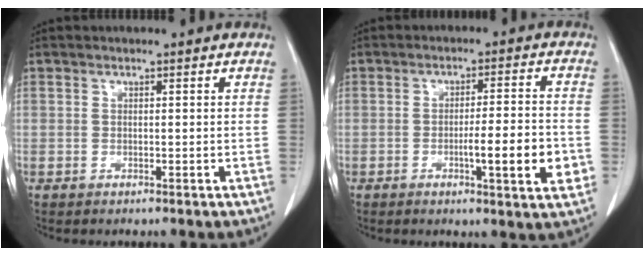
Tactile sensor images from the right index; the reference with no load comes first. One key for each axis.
{"total": 8.8, "fx": -2.4, "fy": 0.6, "fz": 8.4, "tx": -0.115, "ty": -0.004, "tz": -0.034}